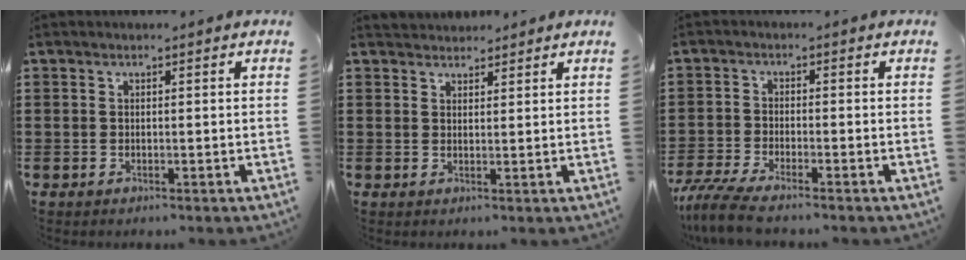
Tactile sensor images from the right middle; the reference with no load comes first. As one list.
[{"total": 2.1, "force": [2.0, 0.7, -0.3], "torque": [0.007, 0.001, 0.038]}, {"total": 4.8, "force": [-4.2, 0.2, 2.3], "torque": [-0.067, -0.021, -0.086]}]